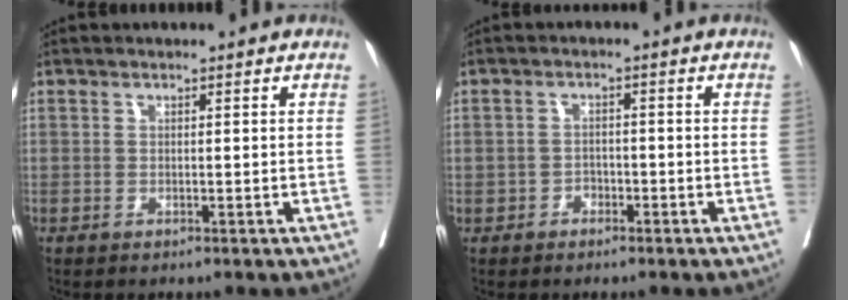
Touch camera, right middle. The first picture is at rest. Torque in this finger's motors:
{"motor_torque": [-0.14, 0.18, 0.00, -0.01]}